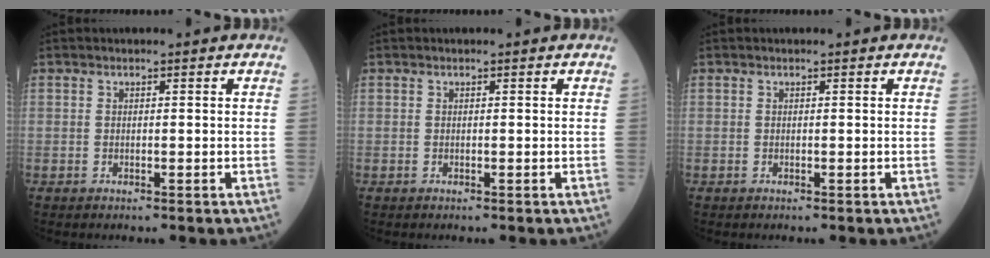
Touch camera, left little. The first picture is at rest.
{"total": 0.0}
{"total": 0.0}